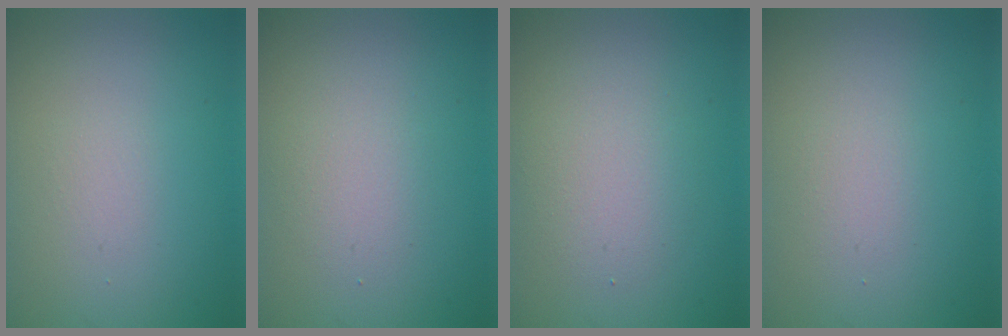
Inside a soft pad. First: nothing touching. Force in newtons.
{"total": 1.9, "press": 1.9, "slide": 0.0}
{"total": 2.9, "press": 2.9, "slide": 0.3}
{"total": 1.2, "press": 1.2, "slide": 0.0}